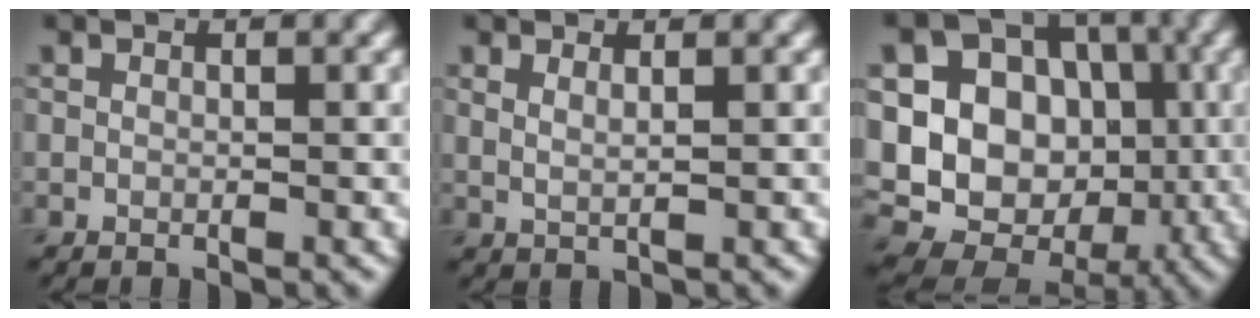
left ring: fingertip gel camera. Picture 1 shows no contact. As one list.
[{"total": 1.3, "force": [0.8, 0.5, 0.9], "torque": [-0.013, -0.003, 0.011]}, {"total": 15.6, "force": [-0.7, 13.5, 7.7], "torque": [-0.160, 0.027, -0.022]}]